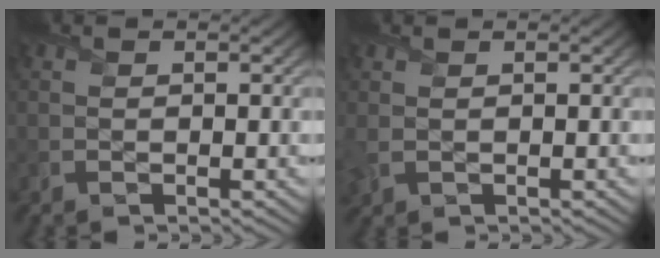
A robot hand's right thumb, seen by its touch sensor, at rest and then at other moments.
{"total": 1.5, "force": [0.3, 0.9, 1.2], "torque": [-0.041, -0.001, 0.005]}